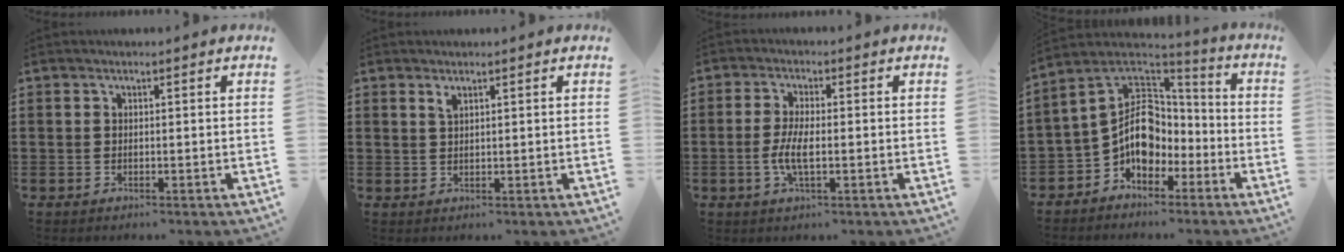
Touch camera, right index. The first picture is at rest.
{"total": 1.2, "force": [0.9, 0.3, 0.8], "torque": [-0.018, 0.001, 0.015]}
{"total": 4.5, "force": [-0.9, 1.4, 4.2], "torque": [-0.093, -0.004, -0.023]}
{"total": 9.9, "force": [-1.6, 7.0, 6.8], "torque": [-0.157, -0.009, -0.038]}